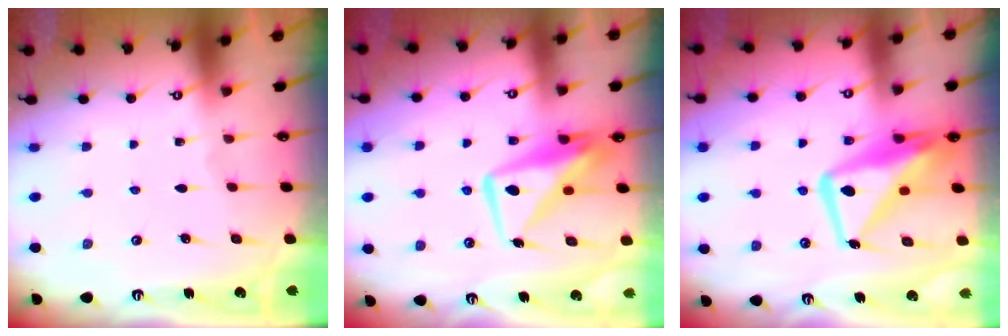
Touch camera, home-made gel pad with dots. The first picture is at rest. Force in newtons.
{"total": 9.5, "press": 9.5, "slide": 0.9}
{"total": 14.8, "press": 14.8, "slide": 1.4}